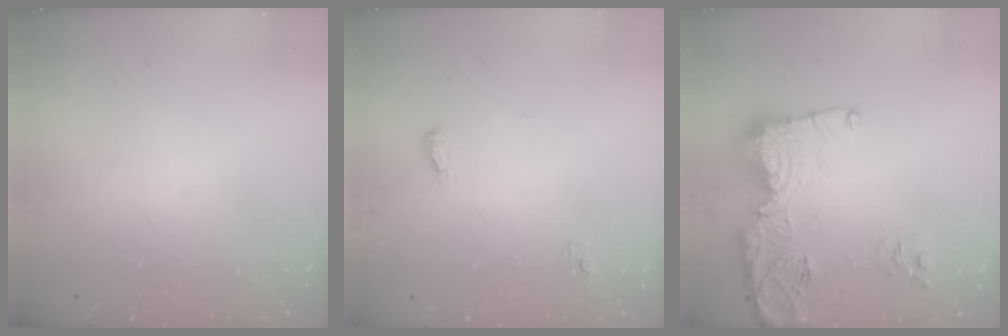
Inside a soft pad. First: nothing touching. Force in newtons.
{"total": 3.7, "press": 3.5, "slide": 1.2}
{"total": 17.1, "press": 17.0, "slide": 1.9}